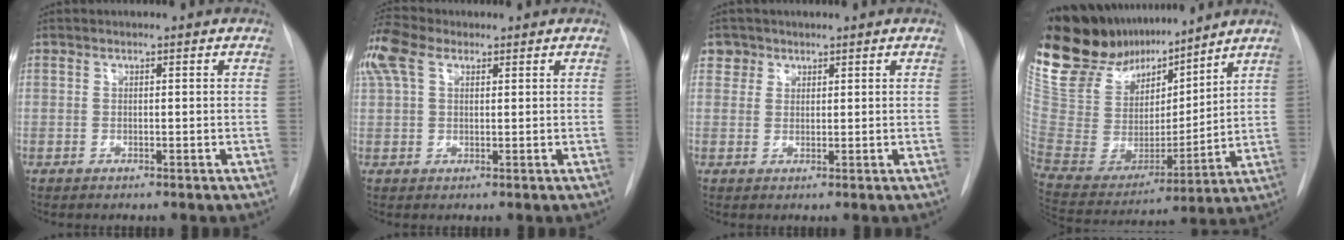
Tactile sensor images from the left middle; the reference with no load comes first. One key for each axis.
{"total": 8.0, "fx": 4.4, "fy": 4.3, "fz": 5.1, "tx": -0.138, "ty": 0.040, "tz": 0.089}
{"total": 2.7, "fx": 1.9, "fy": 1.8, "fz": -0.5, "tx": 0.022, "ty": 0.005, "tz": 0.032}
{"total": 19.7, "fx": 17.6, "fy": 5.5, "fz": 7.1, "tx": -0.138, "ty": -0.004, "tz": 0.331}